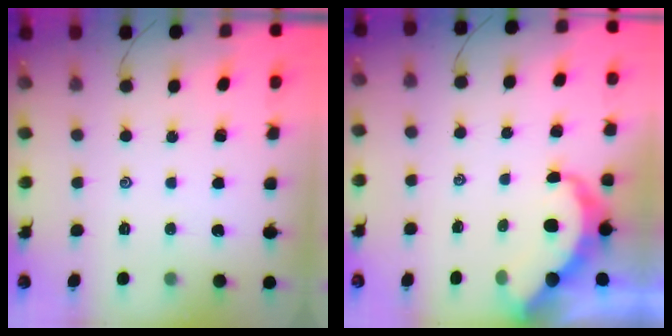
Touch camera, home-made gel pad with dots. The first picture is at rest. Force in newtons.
{"total": 5.6, "press": 5.6, "slide": 0.3}